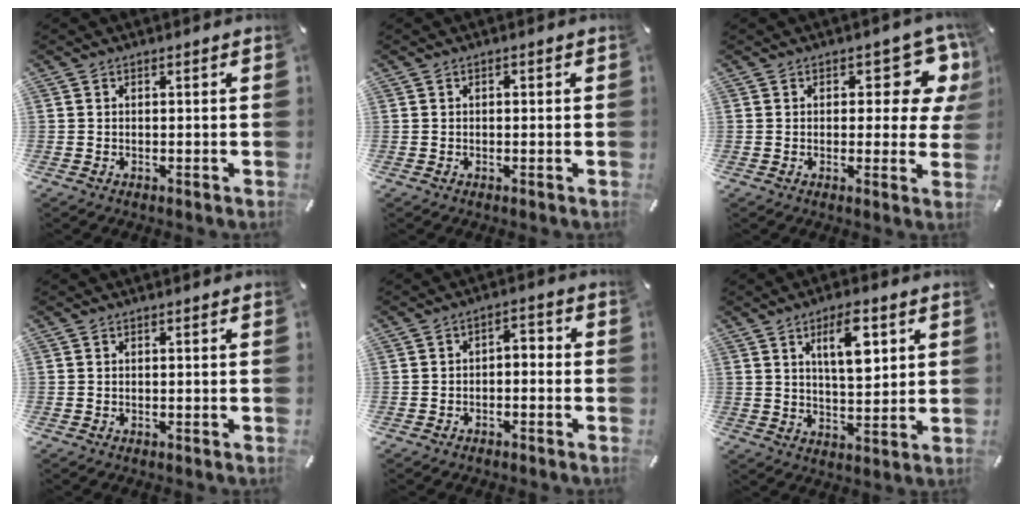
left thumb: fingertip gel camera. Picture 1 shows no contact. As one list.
[{"total": 0.5, "force": [-0.1, 0.4, 0.3], "torque": [-0.006, 0.002, -0.004]}, {"total": 10.0, "force": [4.1, 5.2, 7.5], "torque": [-0.076, -0.022, 0.067]}, {"total": 0.0}, {"total": 3.4, "force": [-2.5, 1.9, 1.3], "torque": [-0.023, 0.018, -0.051]}, {"total": 10.2, "force": [4.3, 4.2, 8.3], "torque": [-0.130, -0.013, 0.068]}]